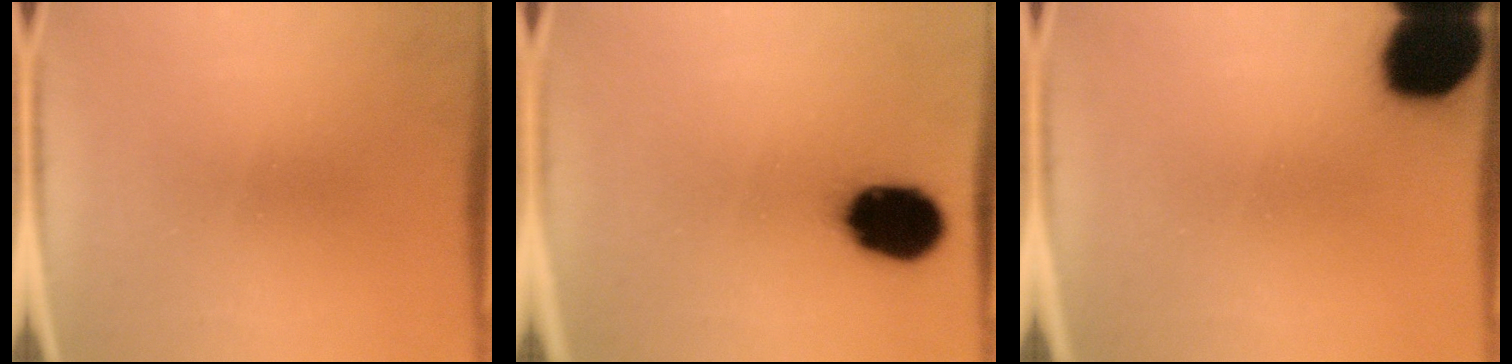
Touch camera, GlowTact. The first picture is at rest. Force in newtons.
{"total": 15.3}
{"total": 19.6}